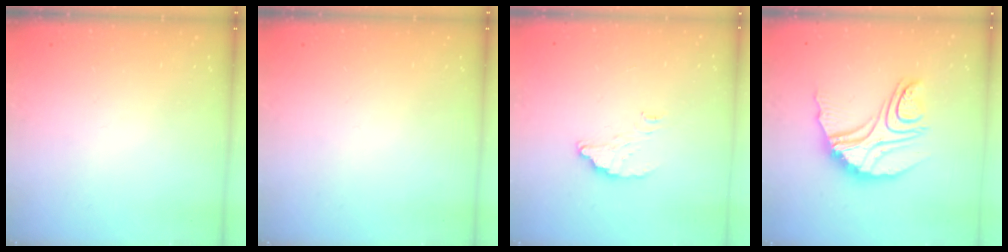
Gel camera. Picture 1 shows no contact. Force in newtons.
{"total": 0.0}
{"total": 4.3, "press": 4.3, "slide": 0.1}
{"total": 14.9, "press": 14.9, "slide": 1.4}